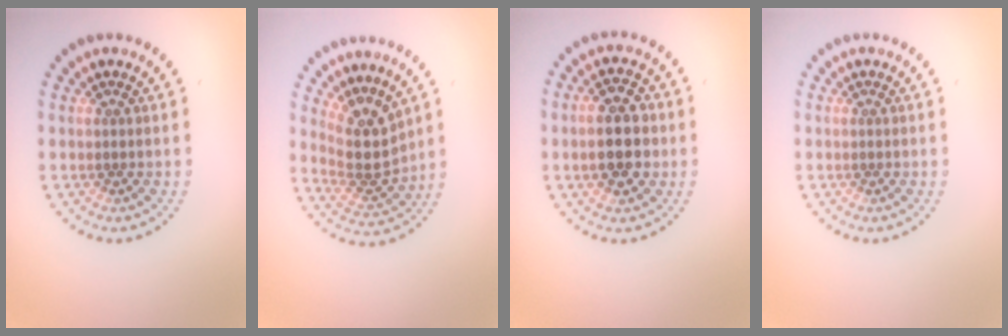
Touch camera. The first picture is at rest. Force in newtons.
{"total": 3.9, "press": 3.2, "slide": 2.3}
{"total": 5.0, "press": 5.0, "slide": 0.2}
{"total": 0.0}